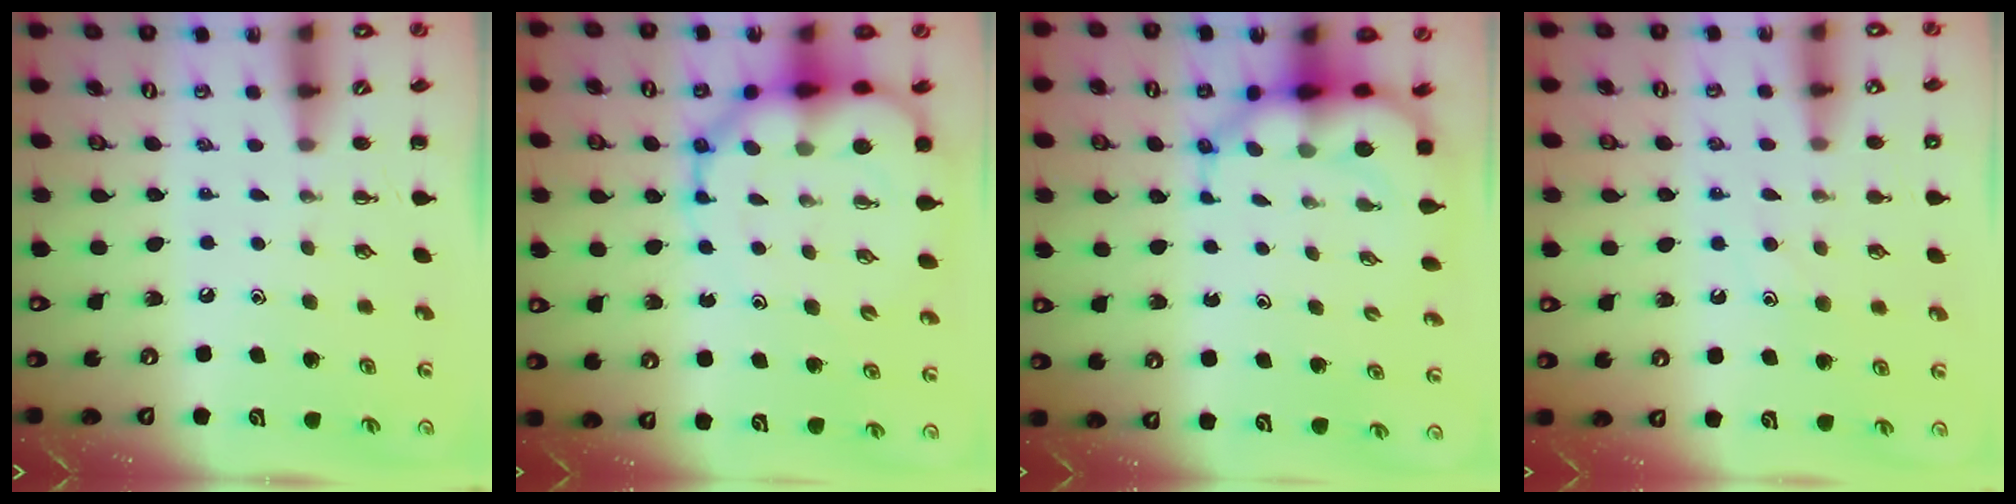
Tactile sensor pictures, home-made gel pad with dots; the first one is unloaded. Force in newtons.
{"total": 14.1, "press": 13.6, "slide": 3.9}
{"total": 7.4, "press": 7.0, "slide": 2.2}
{"total": 8.6, "press": 8.5, "slide": 0.9}